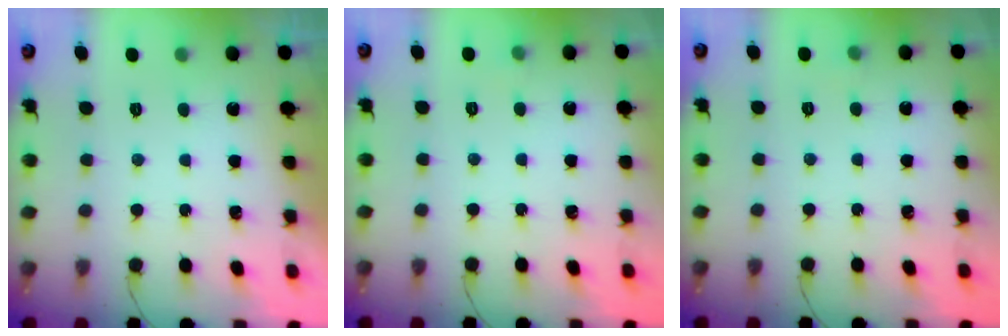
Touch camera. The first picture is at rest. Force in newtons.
{"total": 3.5, "press": 3.4, "slide": 1.1}
{"total": 3.5, "press": 3.4, "slide": 1.1}